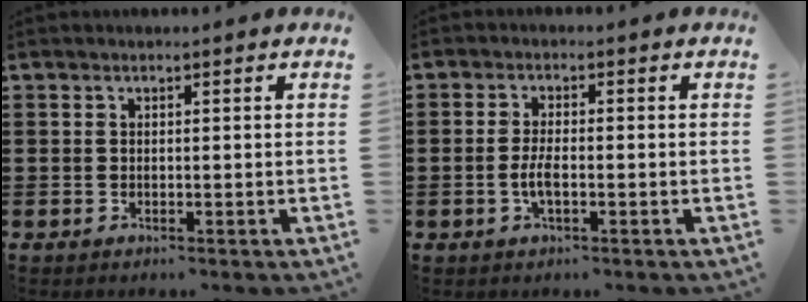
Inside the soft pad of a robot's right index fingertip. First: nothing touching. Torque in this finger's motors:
{"motor_torque": [2.14, 0.00, 0.22, 0.04]}